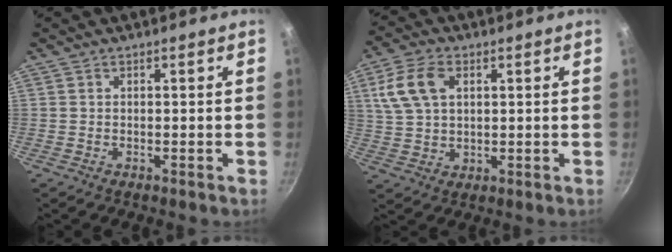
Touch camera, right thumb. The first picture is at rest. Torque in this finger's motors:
{"motor_torque": [-0.69, 0.94, 0.13, -0.14, 0.08]}